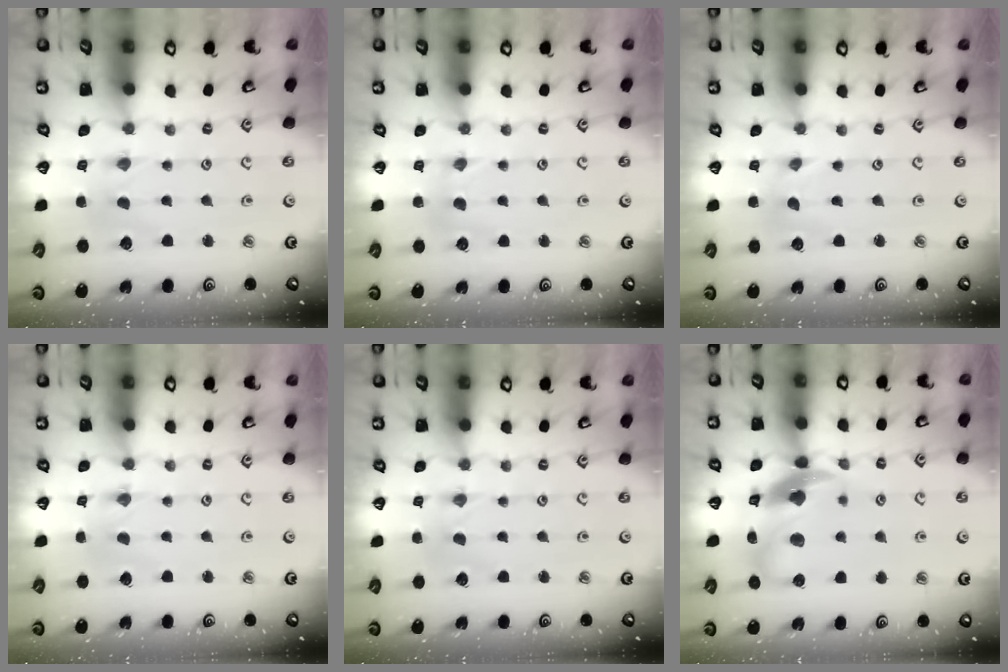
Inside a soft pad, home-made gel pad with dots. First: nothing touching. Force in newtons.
{"total": 2.7, "press": 2.7, "slide": 0.4}
{"total": 0.0}
{"total": 0.8, "press": 0.8, "slide": 0.2}
{"total": 0.0}
{"total": 13.1, "press": 13.0, "slide": 1.9}